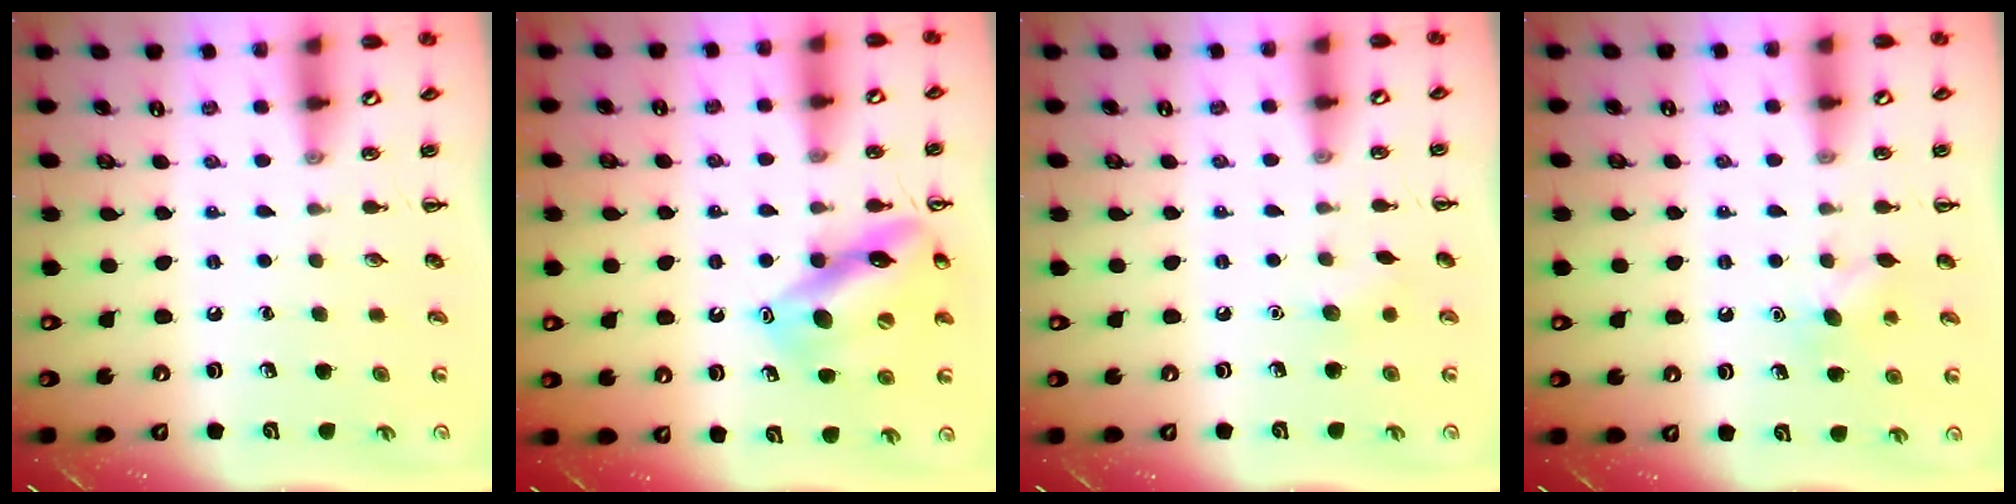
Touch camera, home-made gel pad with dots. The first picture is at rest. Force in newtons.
{"total": 14.7, "press": 14.6, "slide": 1.9}
{"total": 5.1, "press": 5.0, "slide": 1.1}
{"total": 6.6, "press": 6.4, "slide": 1.7}